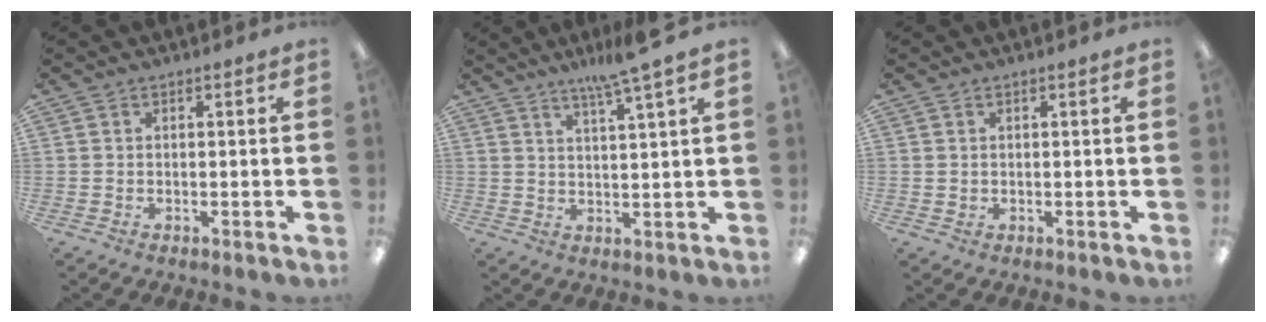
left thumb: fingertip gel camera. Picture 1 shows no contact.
{"total": 7.0, "force": [5.4, -0.6, 4.3], "torque": [-0.091, -0.019, 0.091]}
{"total": 0.7, "force": [0.5, 0.4, 0.3], "torque": [-0.005, 0.002, 0.009]}